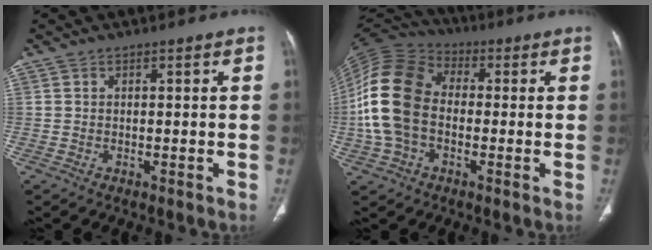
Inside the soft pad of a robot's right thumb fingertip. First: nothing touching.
{"total": 16.7, "force": [-1.3, 11.6, 11.9], "torque": [-0.245, 0.034, -0.031]}